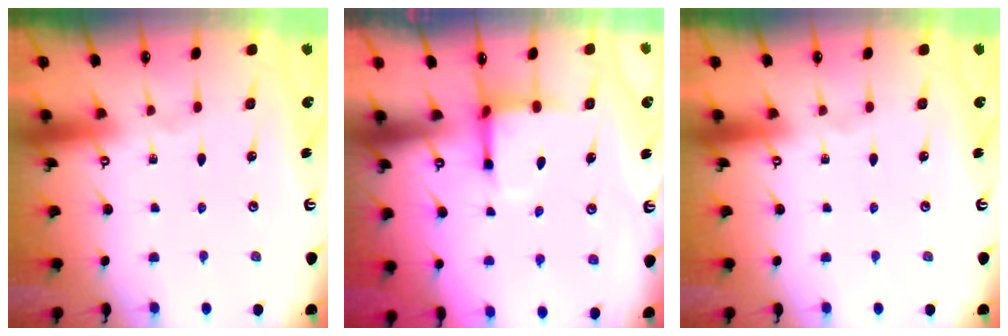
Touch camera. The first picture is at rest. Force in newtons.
{"total": 3.8, "press": 3.6, "slide": 1.3}
{"total": 0.0}